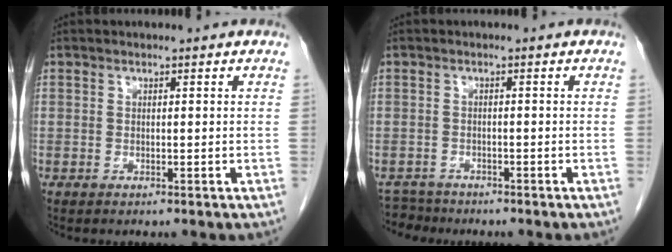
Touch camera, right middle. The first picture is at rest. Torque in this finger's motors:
{"motor_torque": [-0.44, -0.44, -0.19, -0.05]}